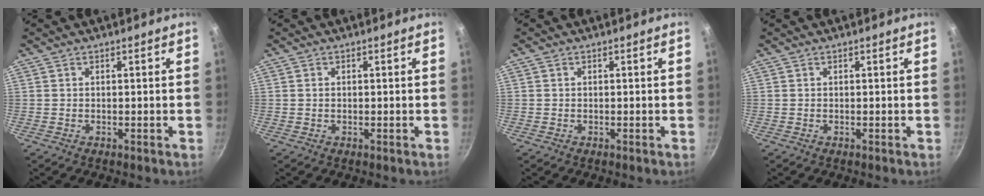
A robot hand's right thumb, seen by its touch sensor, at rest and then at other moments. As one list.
[{"total": 0.7, "force": [0.1, 0.6, 0.4], "torque": [-0.005, 0.003, 0.002]}, {"total": 0.9, "force": [-0.2, 0.9, 0.0], "torque": [0.002, 0.003, -0.003]}, {"total": 0.0}]